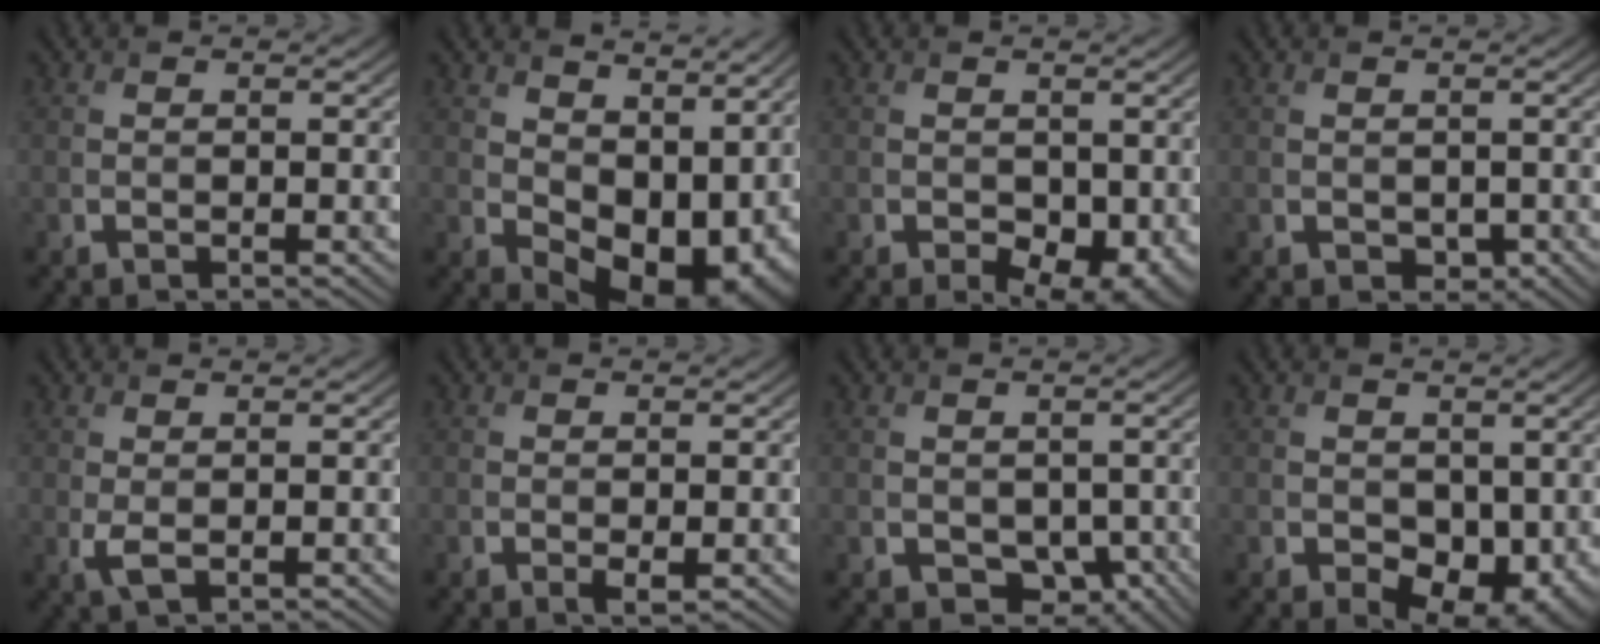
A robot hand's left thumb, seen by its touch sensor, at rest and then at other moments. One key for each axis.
{"total": 11.5, "fx": 3.0, "fy": 7.3, "fz": 8.3, "tx": -0.138, "ty": -0.025, "tz": 0.072}
{"total": 4.5, "fx": -1.1, "fy": 2.8, "fz": 3.4, "tx": -0.052, "ty": -0.018, "tz": -0.016}
{"total": 1.3, "fx": -0.3, "fy": 1.0, "fz": 0.7, "tx": -0.016, "ty": -0.011, "tz": -0.002}
{"total": 1.8, "fx": 0.2, "fy": 0.7, "fz": 1.7, "tx": -0.045, "ty": -0.003, "tz": 0.008}
{"total": 0.9, "fx": 0.0, "fy": 0.3, "fz": 0.9, "tx": -0.017, "ty": -0.007, "tz": -0.001}
{"total": 3.9, "fx": -0.8, "fy": 3.2, "fz": 2.2, "tx": -0.045, "ty": -0.023, "tz": -0.008}
{"total": 6.2, "fx": -0.3, "fy": 4.4, "fz": 4.4, "tx": -0.076, "ty": -0.026, "tz": 0.000}